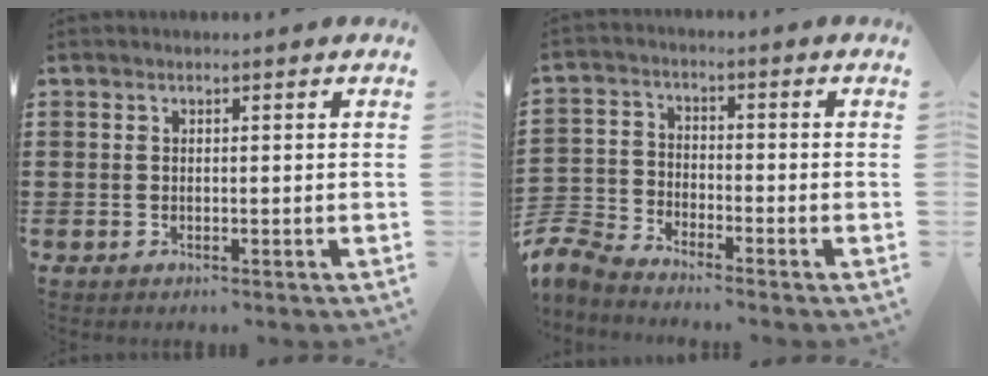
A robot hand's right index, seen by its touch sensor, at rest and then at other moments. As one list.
[{"total": 5.2, "force": [-5.1, 0.9, 0.8], "torque": [-0.050, -0.005, -0.111]}]